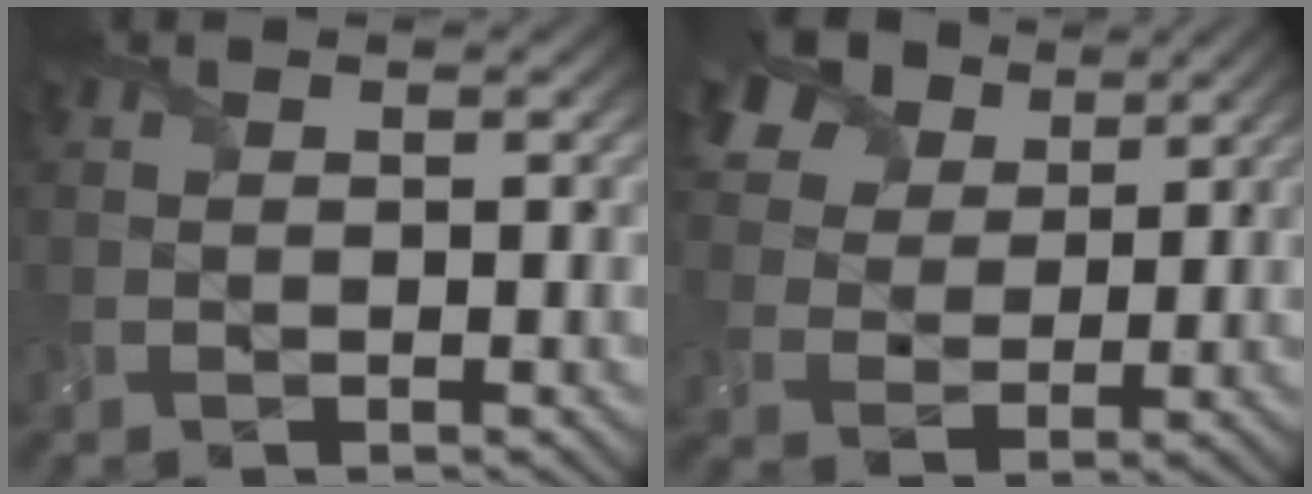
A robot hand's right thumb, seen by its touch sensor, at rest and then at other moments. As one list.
[{"total": 10.5, "force": [6.7, 6.4, 5.0], "torque": [-0.152, 0.015, 0.120]}]